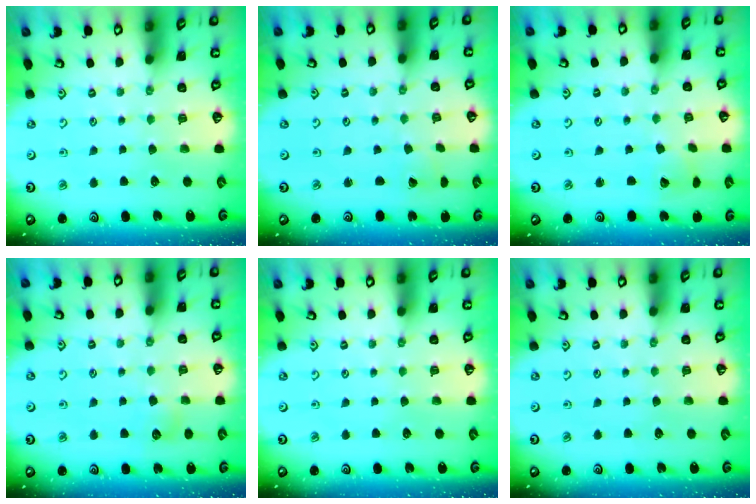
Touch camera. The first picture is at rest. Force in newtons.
{"total": 1.2, "press": 1.2, "slide": 0.1}
{"total": 2.2, "press": 2.2, "slide": 0.3}
{"total": 5.3, "press": 5.3, "slide": 0.6}
{"total": 0.0}
{"total": 0.0}